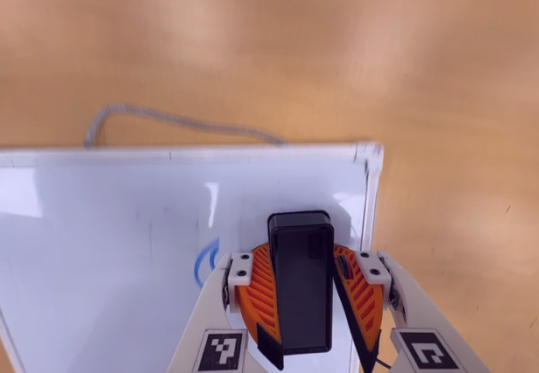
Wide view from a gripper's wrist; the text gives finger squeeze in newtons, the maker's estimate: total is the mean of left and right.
{"total": 12.2, "left": 14.1, "right": 10.4}